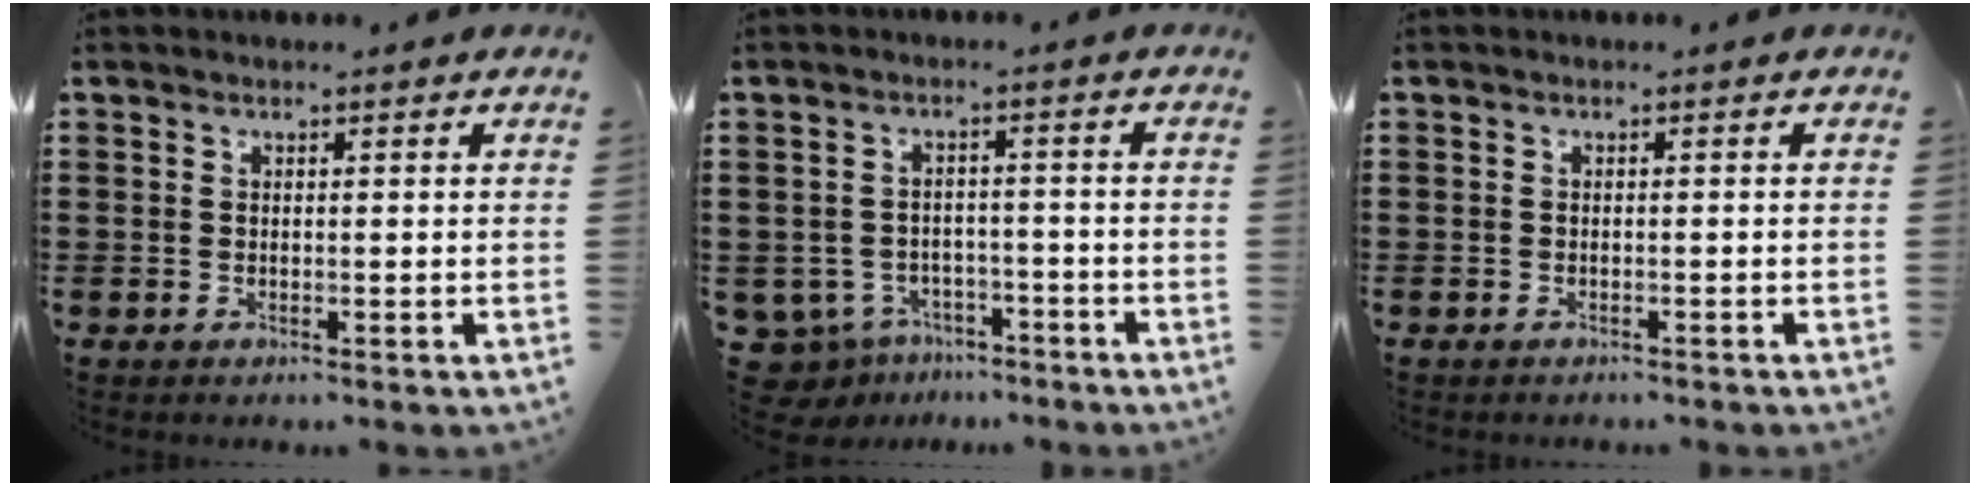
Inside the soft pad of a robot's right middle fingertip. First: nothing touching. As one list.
[{"total": 4.3, "force": [-3.8, 1.9, 0.8], "torque": [-0.044, -0.003, -0.082]}, {"total": 0.6, "force": [-0.6, 0.1, -0.1], "torque": [0.000, 0.000, -0.014]}]